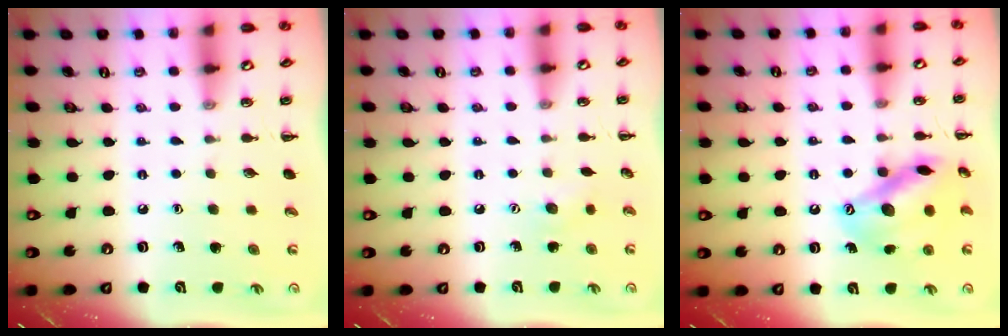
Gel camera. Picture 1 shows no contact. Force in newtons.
{"total": 5.0, "press": 4.9, "slide": 1.1}
{"total": 14.8, "press": 14.8, "slide": 1.0}